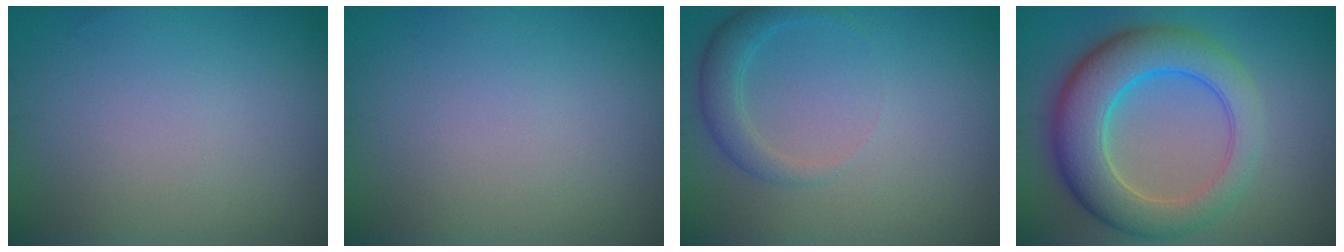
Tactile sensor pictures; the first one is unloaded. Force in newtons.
{"total": 0.0}
{"total": 2.2, "press": 2.2, "slide": 0.2}
{"total": 8.0, "press": 8.0, "slide": 0.3}